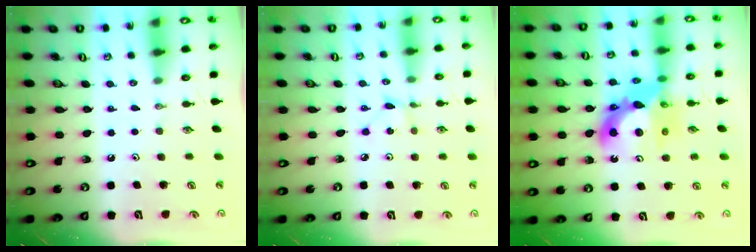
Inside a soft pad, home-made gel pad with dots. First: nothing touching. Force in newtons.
{"total": 1.3, "press": 1.3, "slide": 0.1}
{"total": 14.5, "press": 14.4, "slide": 1.7}